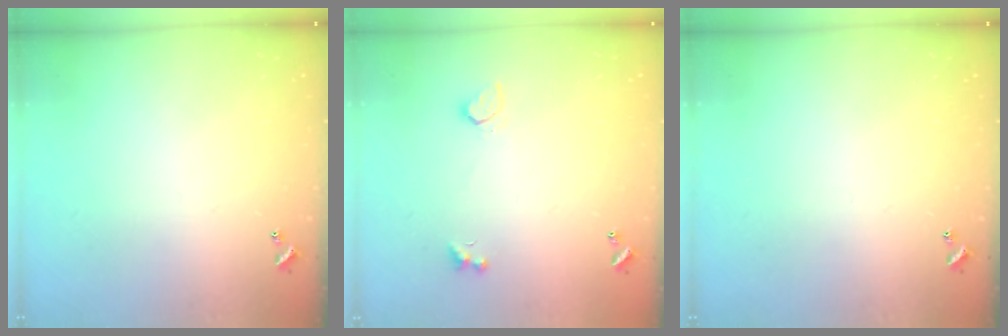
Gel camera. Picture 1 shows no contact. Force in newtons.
{"total": 1.8, "press": 1.8, "slide": 0.5}
{"total": 0.0}